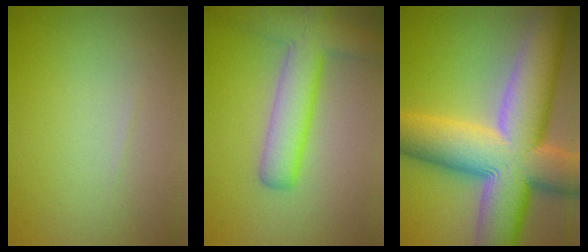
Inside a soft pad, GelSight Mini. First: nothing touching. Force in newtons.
{"total": 6.2, "press": 6.1, "slide": 0.3}
{"total": 16.4, "press": 16.3, "slide": 0.9}